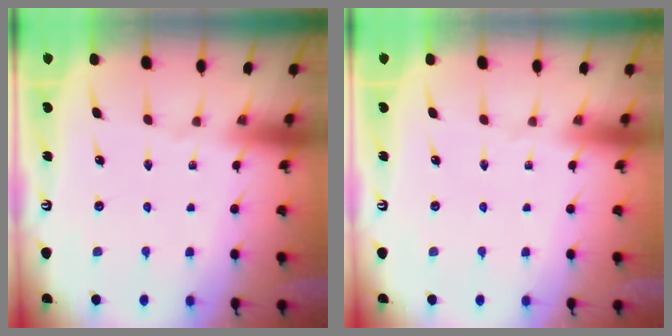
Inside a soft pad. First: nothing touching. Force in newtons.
{"total": 0.0}